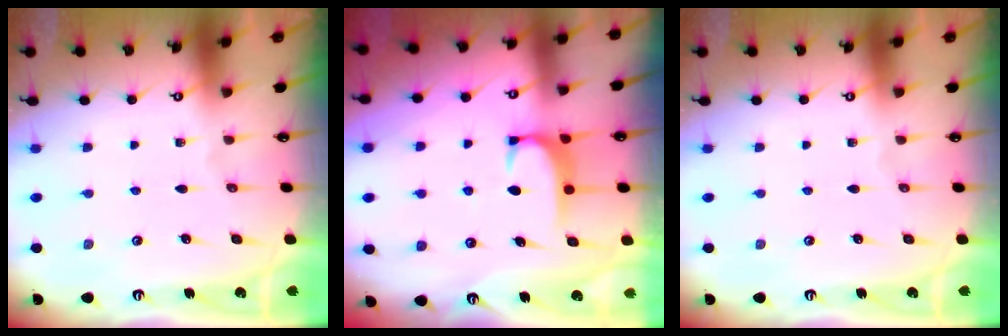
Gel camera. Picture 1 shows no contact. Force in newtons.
{"total": 2.0, "press": 1.9, "slide": 0.5}
{"total": 0.0}